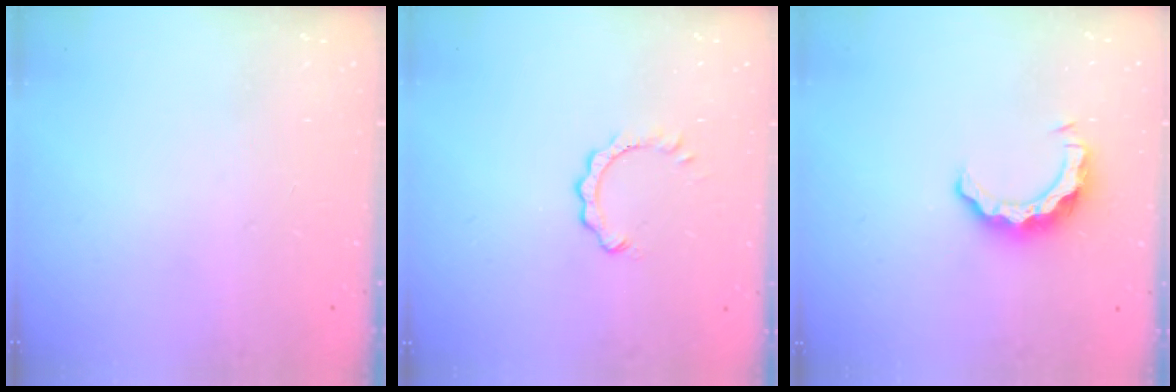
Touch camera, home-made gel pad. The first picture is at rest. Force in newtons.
{"total": 1.0, "press": 1.0, "slide": 0.2}
{"total": 8.4, "press": 8.4, "slide": 0.5}